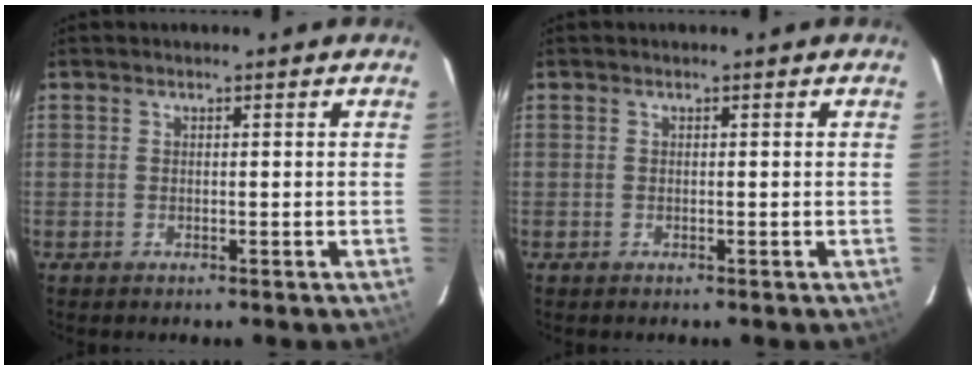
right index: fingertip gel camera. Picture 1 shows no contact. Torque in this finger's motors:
{"motor_torque": [0.00, 0.00, 0.05, 0.00]}